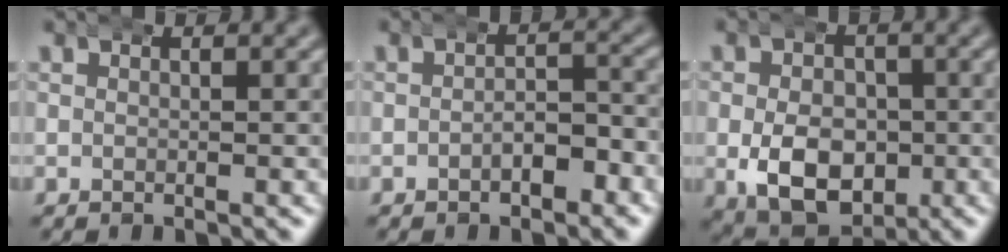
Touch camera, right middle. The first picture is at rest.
{"total": 2.7, "force": [-1.7, 1.3, 1.7], "torque": [-0.014, -0.001, -0.032]}
{"total": 8.5, "force": [-2.0, 6.2, 5.4], "torque": [-0.093, -0.032, -0.020]}